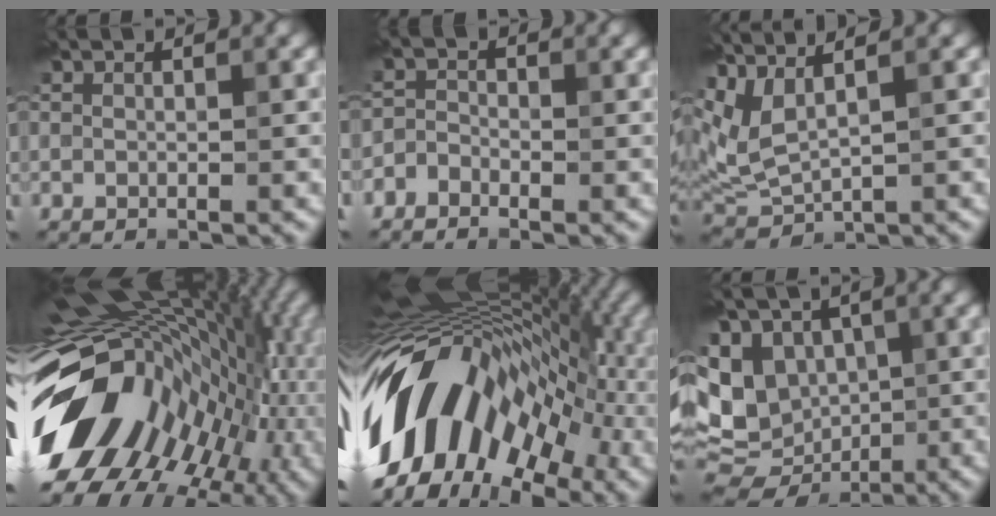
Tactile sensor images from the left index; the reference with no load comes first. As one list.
[{"total": 1.8, "force": [-1.6, 0.6, -0.1], "torque": [0.015, 0.005, -0.037]}, {"total": 4.3, "force": [2.3, 1.3, 3.4], "torque": [-0.095, 0.007, 0.057]}, {"total": 17.8, "force": [-3.2, 12.3, 12.5], "torque": [-0.212, -0.019, -0.036]}, {"total": 14.6, "force": [-2.3, 10.0, 10.3], "torque": [-0.172, 0.030, -0.059]}, {"total": 9.2, "force": [0.0, 7.1, 5.9], "torque": [-0.114, -0.001, 0.011]}]